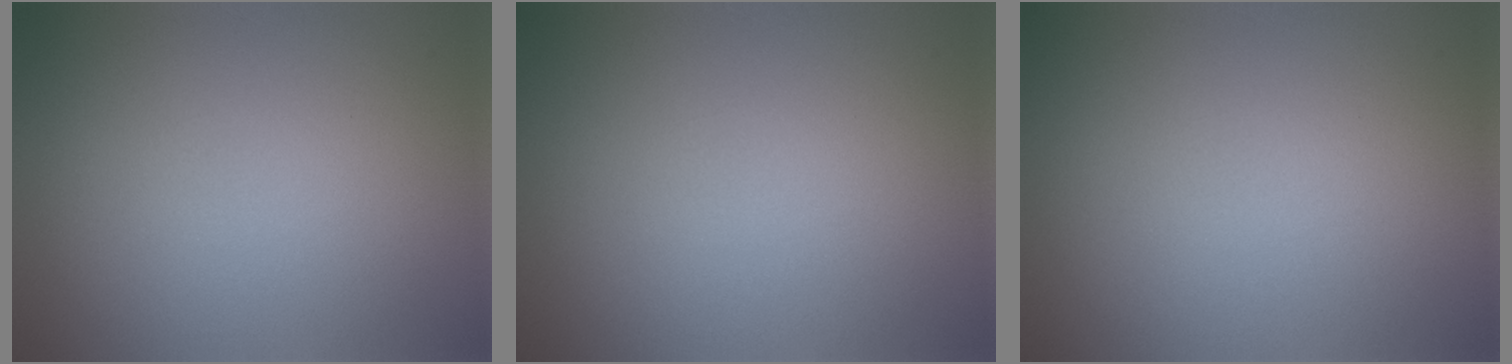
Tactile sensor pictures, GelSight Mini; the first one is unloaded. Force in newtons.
{"total": 0.0}
{"total": 0.0}